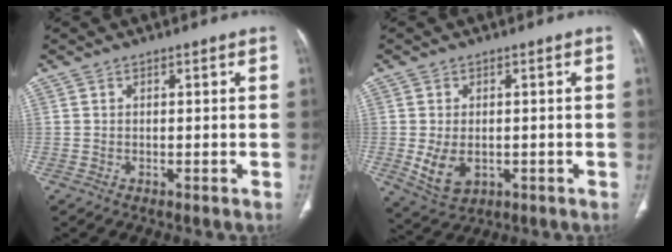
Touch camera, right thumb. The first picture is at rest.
{"total": 6.4, "force": [-1.0, 4.3, 4.6], "torque": [-0.082, -0.005, -0.002]}